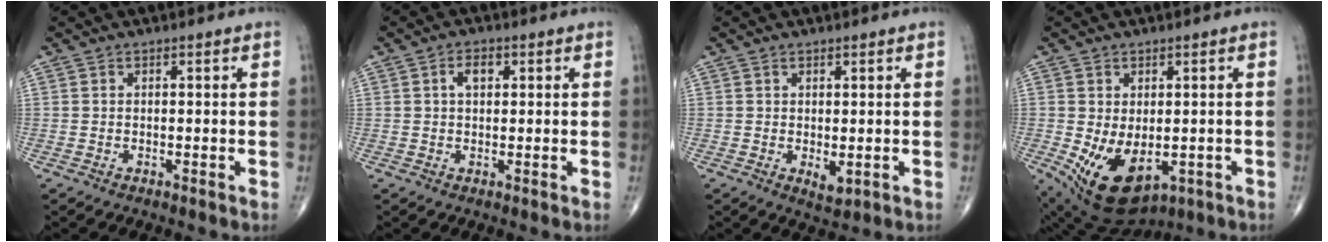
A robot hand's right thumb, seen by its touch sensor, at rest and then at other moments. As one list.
[{"total": 3.0, "force": [0.9, 1.8, 2.2], "torque": [-0.033, 0.005, 0.012]}, {"total": 2.4, "force": [0.0, 1.2, 2.0], "torque": [-0.023, -0.008, 0.004]}, {"total": 11.5, "force": [-2.6, 6.9, 8.9], "torque": [-0.148, -0.009, -0.017]}]